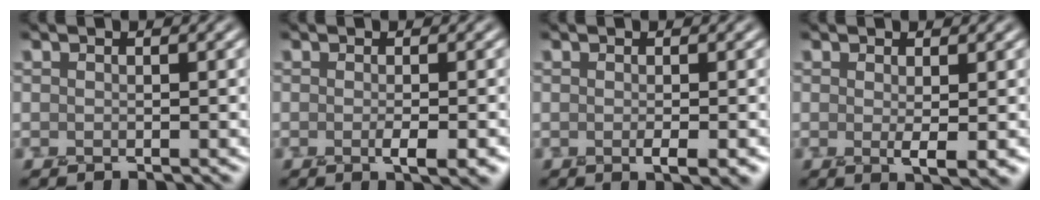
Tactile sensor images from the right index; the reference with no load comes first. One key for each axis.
{"total": 2.8, "fx": -0.7, "fy": 0.7, "fz": 2.6, "tx": -0.032, "ty": -0.001, "tz": -0.013}
{"total": 2.0, "fx": -0.6, "fy": 0.4, "fz": 1.9, "tx": -0.026, "ty": -0.004, "tz": -0.009}
{"total": 2.2, "fx": 0.0, "fy": 0.4, "fz": 2.2, "tx": -0.032, "ty": -0.007, "tz": 0.003}